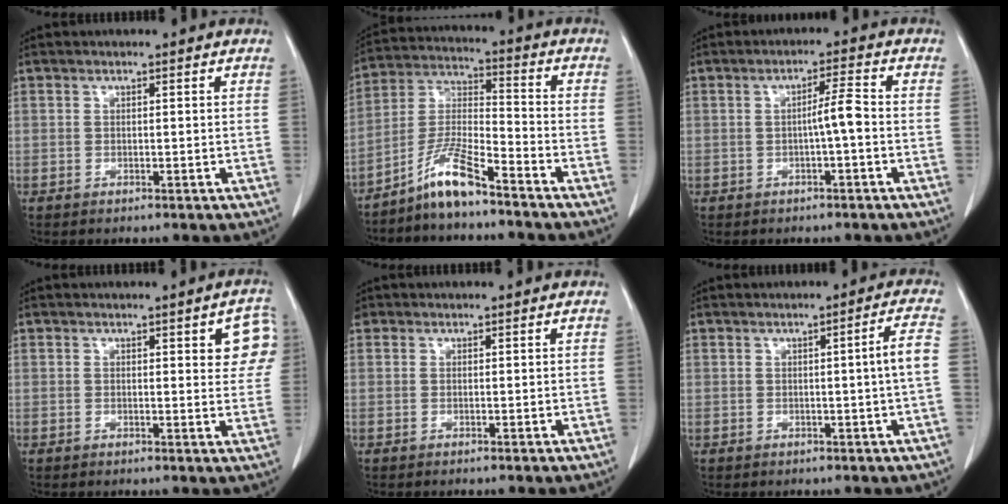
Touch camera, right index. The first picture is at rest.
{"total": 8.7, "force": [-6.7, 0.8, 5.5], "torque": [-0.122, -0.005, -0.134]}
{"total": 3.4, "force": [-0.7, -0.1, 3.4], "torque": [-0.053, 0.004, -0.011]}
{"total": 5.5, "force": [2.0, 1.6, 4.8], "torque": [-0.037, 0.000, 0.015]}
{"total": 0.5, "force": [0.3, 0.4, 0.0], "torque": [-0.002, 0.008, 0.004]}
{"total": 3.6, "force": [-0.2, -0.9, 3.5], "torque": [-0.049, -0.001, -0.001]}